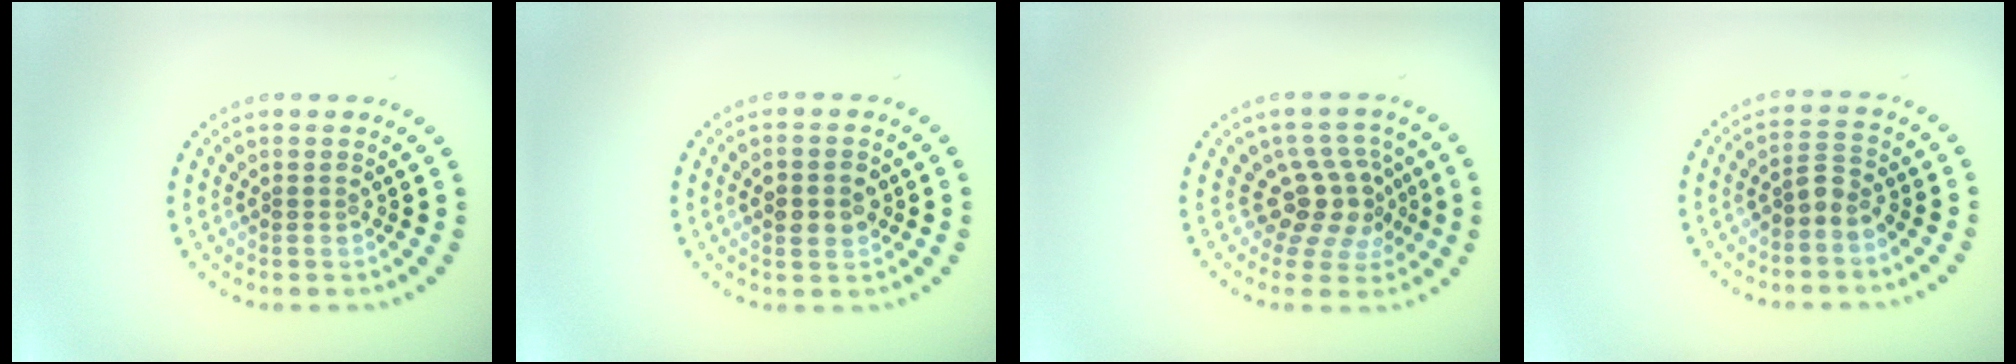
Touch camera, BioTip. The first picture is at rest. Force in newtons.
{"total": 2.9, "press": 2.9, "slide": 0.1}
{"total": 3.7, "press": 2.9, "slide": 2.3}
{"total": 1.8, "press": 1.4, "slide": 1.1}